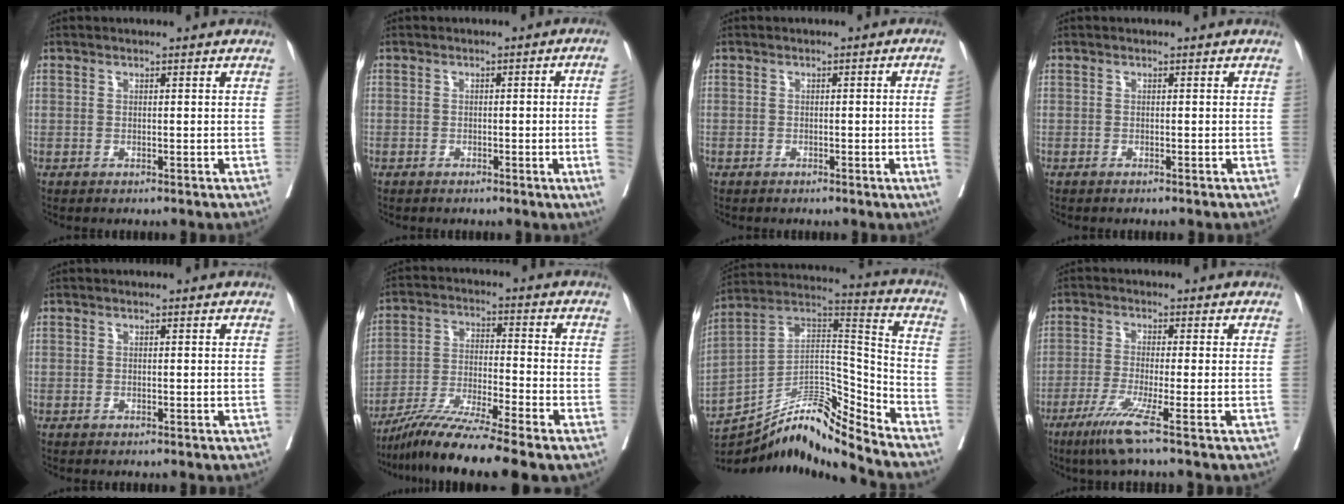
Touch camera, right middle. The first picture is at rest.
{"total": 5.2, "force": [-1.0, -1.3, 5.0], "torque": [-0.056, -0.005, -0.015]}
{"total": 3.1, "force": [-0.7, -0.8, 2.9], "torque": [-0.037, -0.001, -0.009]}
{"total": 0.0}
{"total": 0.0}
{"total": 11.7, "force": [-9.3, -1.3, 6.9], "torque": [-0.128, -0.034, -0.166]}
{"total": 17.0, "force": [-15.6, -0.6, 6.8], "torque": [-0.116, 0.061, -0.274]}
{"total": 6.2, "force": [-3.7, -1.2, 4.8], "torque": [-0.091, -0.020, -0.075]}